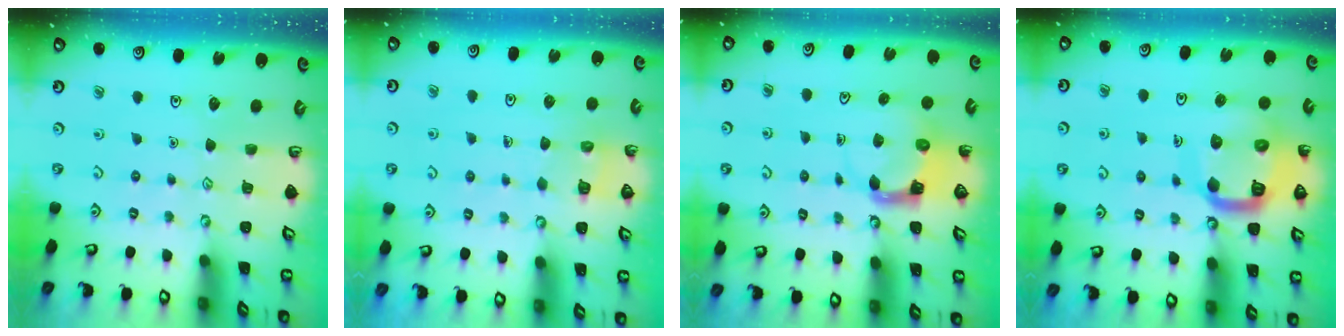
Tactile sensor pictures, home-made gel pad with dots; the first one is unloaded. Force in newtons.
{"total": 5.5, "press": 5.4, "slide": 0.5}
{"total": 3.7, "press": 3.7, "slide": 0.6}
{"total": 15.1, "press": 15.0, "slide": 1.8}